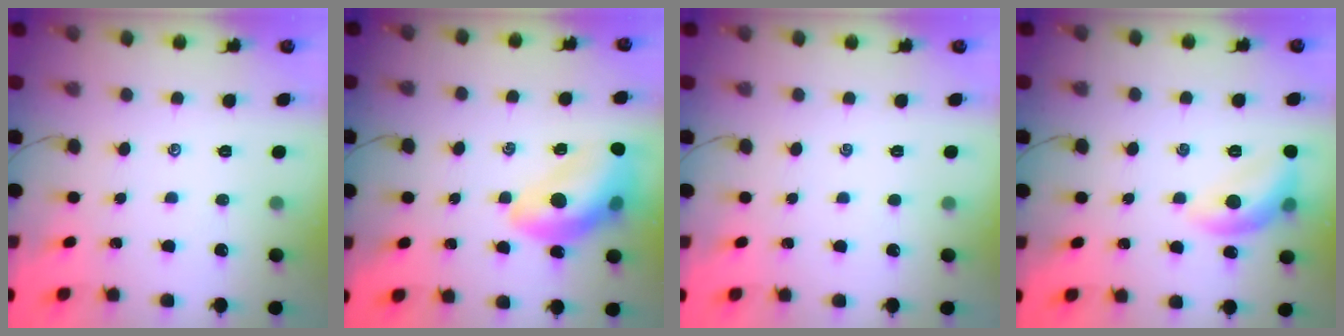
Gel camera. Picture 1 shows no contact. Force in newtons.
{"total": 15.7, "press": 15.2, "slide": 3.9}
{"total": 0.0}
{"total": 11.1, "press": 11.1, "slide": 0.4}